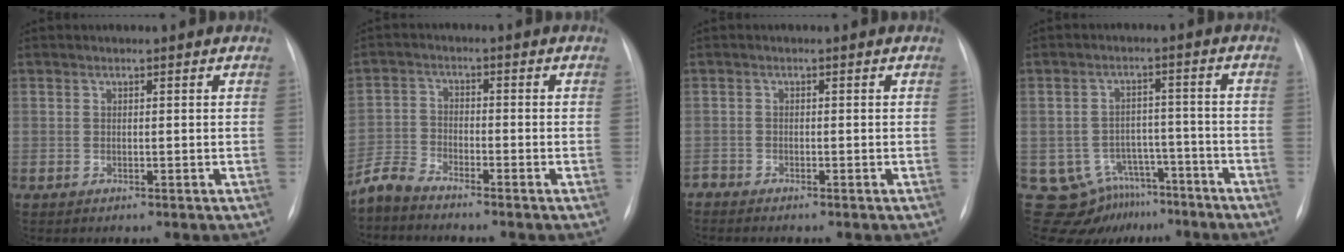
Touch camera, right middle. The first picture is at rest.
{"total": 4.1, "force": [-4.1, 0.3, 0.7], "torque": [-0.019, -0.018, -0.084]}
{"total": 1.1, "force": [-1.1, 0.0, -0.1], "torque": [0.000, -0.005, -0.020]}
{"total": 9.4, "force": [-6.6, 6.7, 0.7], "torque": [-0.013, 0.040, -0.084]}